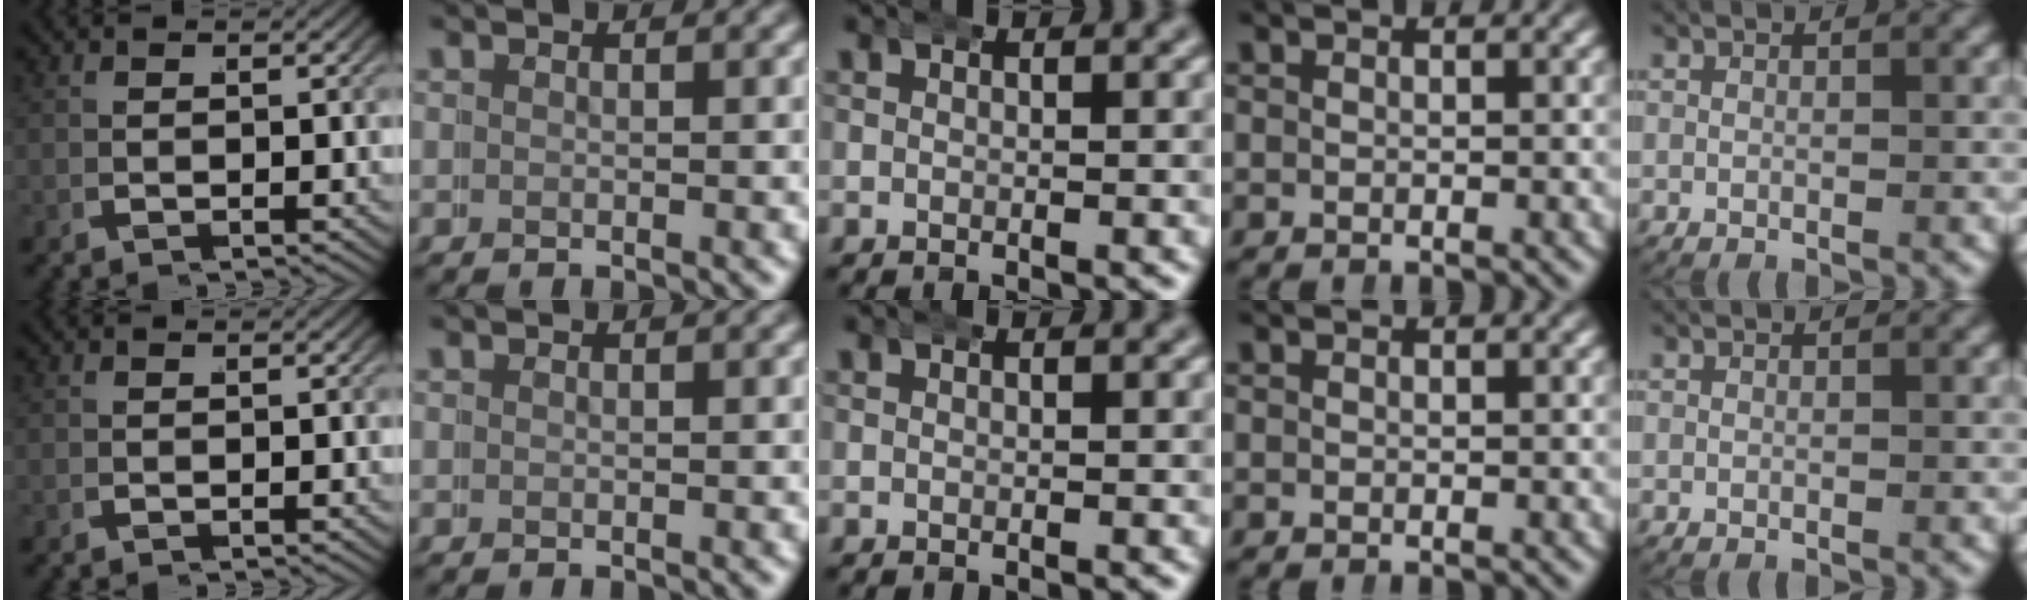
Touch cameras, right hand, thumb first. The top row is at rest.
{"middle": {"total": 2.1, "force": [-0.5, -0.8, -1.9], "torque": [0.028, -0.002, -0.007]}, "ring": {"total": 0.8, "force": [0.2, -0.5, -0.6], "torque": [0.014, 0.007, -0.001]}}